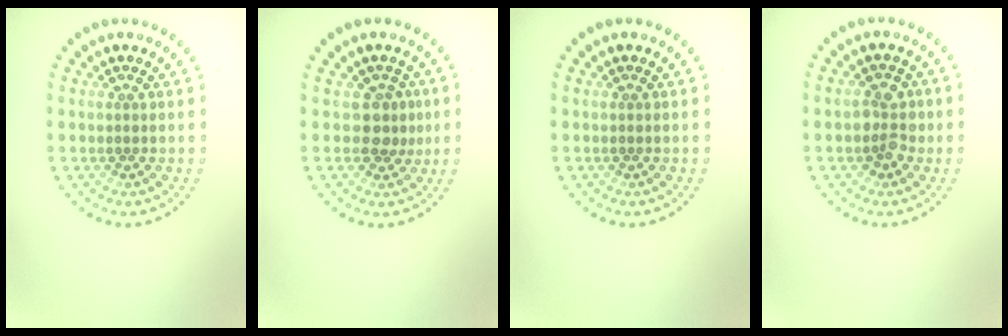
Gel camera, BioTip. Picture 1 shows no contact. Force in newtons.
{"total": 2.2, "press": 1.8, "slide": 1.2}
{"total": 0.0}
{"total": 2.4, "press": 2.4, "slide": 0.6}